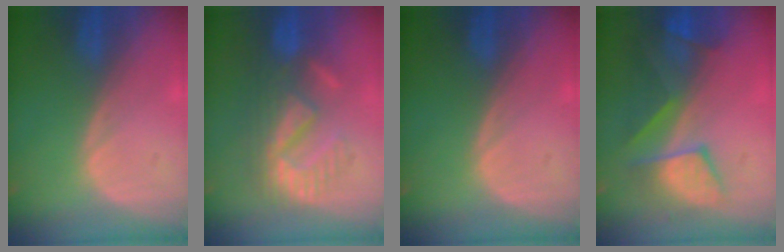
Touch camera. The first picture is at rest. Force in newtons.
{"total": 8.8, "press": 8.7, "slide": 1.7}
{"total": 0.0}
{"total": 9.0, "press": 8.3, "slide": 3.6}